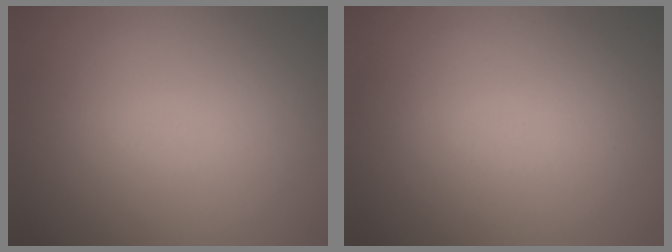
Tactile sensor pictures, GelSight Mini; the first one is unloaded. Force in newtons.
{"total": 0.0}